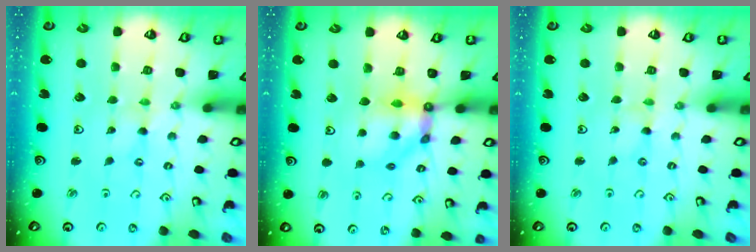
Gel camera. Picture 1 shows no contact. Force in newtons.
{"total": 9.9, "press": 9.8, "slide": 1.0}
{"total": 0.0}